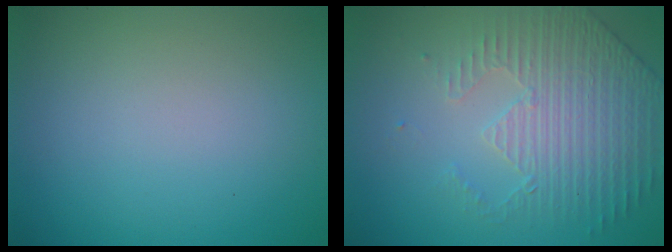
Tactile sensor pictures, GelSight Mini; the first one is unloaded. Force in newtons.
{"total": 4.5, "press": 3.4, "slide": 3.0}